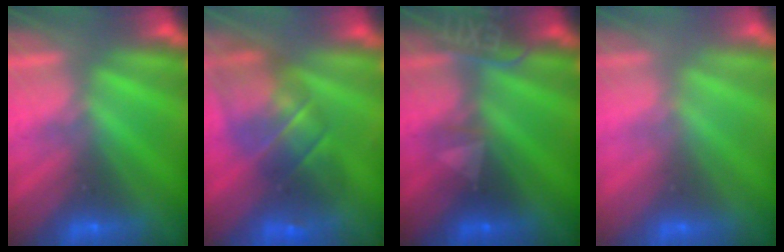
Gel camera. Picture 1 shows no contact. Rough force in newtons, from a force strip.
{"total": 6.8}
{"total": 2.4}
{"total": 2.6}